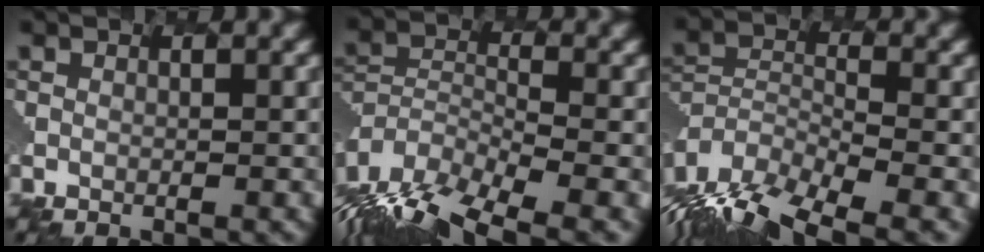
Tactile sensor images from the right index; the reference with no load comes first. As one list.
[{"total": 11.1, "force": [-8.8, 3.7, 5.5], "torque": [-0.129, -0.005, -0.141]}, {"total": 9.9, "force": [-8.1, 3.3, 4.7], "torque": [-0.114, -0.007, -0.139]}]